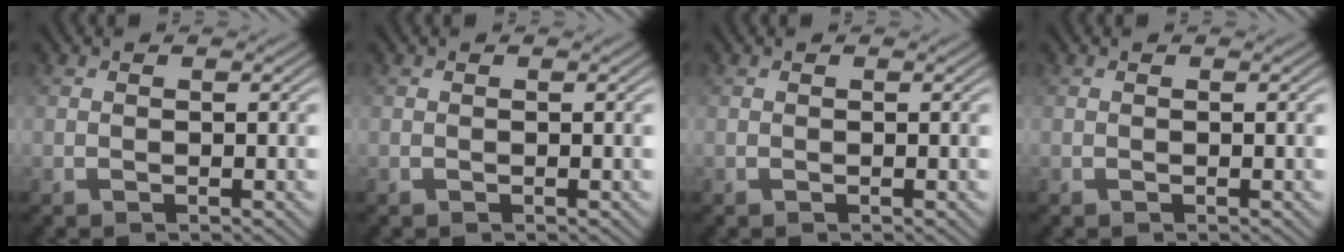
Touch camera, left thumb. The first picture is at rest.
{"total": 0.0}
{"total": 0.0}
{"total": 0.0}